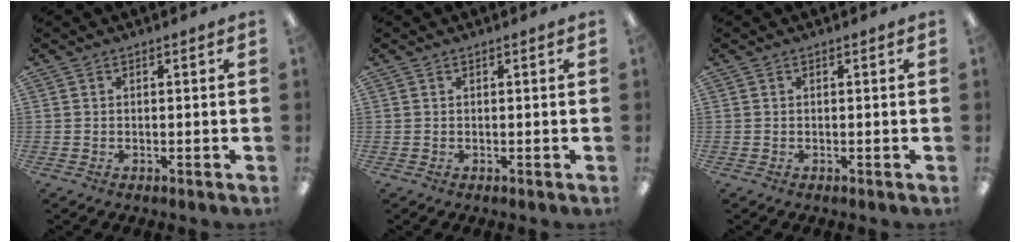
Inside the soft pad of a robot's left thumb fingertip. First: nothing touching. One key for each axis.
{"total": 0.0}
{"total": 0.0}